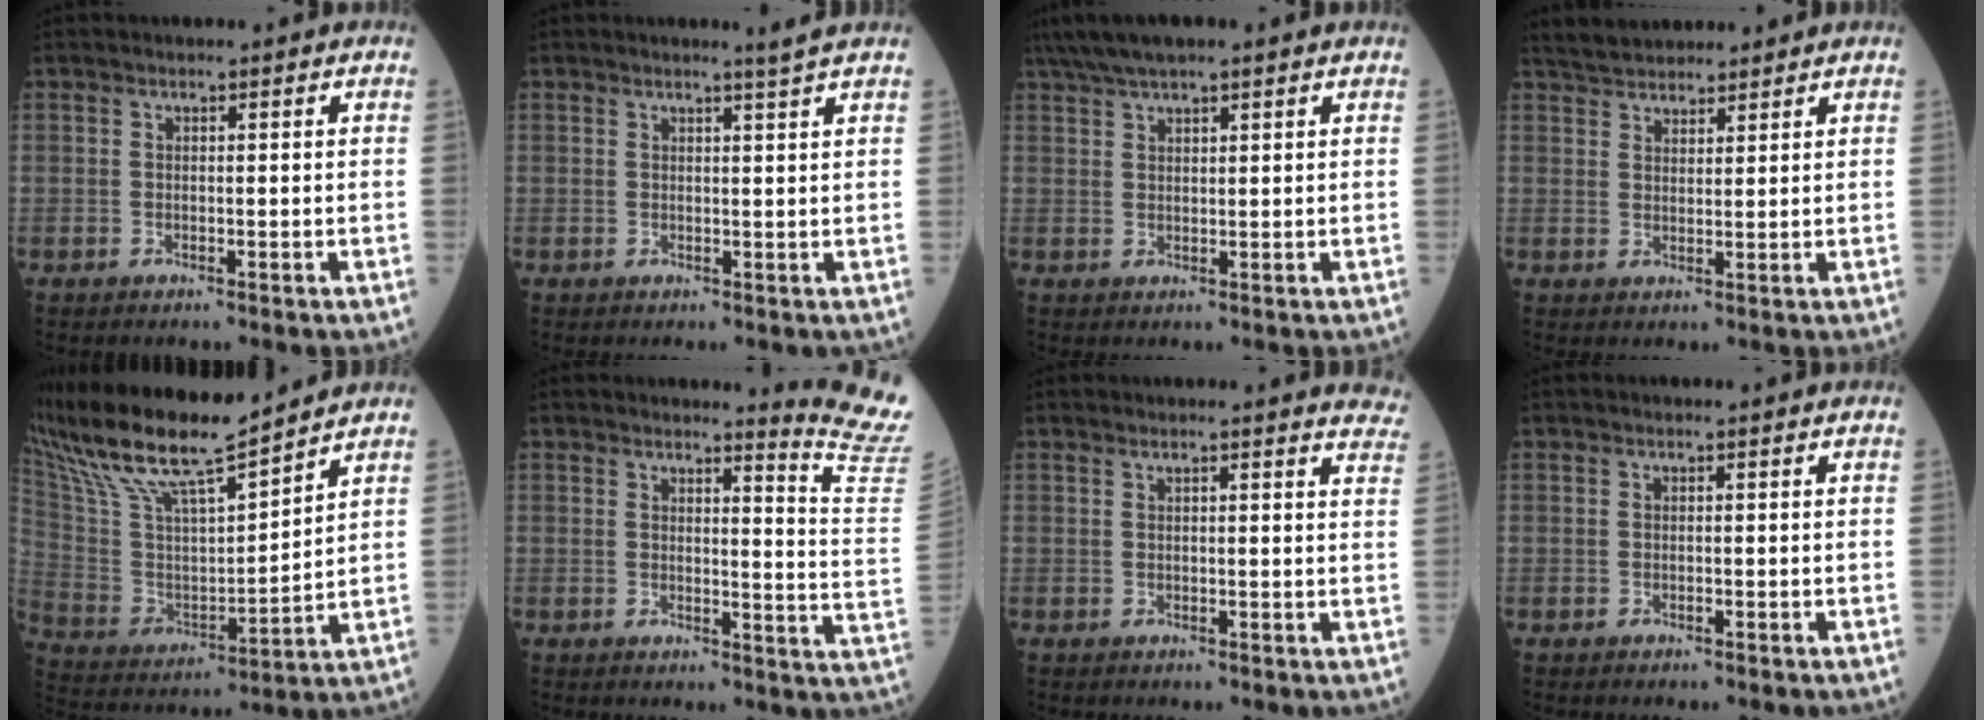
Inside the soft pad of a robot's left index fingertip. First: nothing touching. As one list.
[{"total": 1.9, "force": [1.6, -0.9, 0.5], "torque": [-0.023, -0.014, 0.026]}, {"total": 6.6, "force": [5.2, 0.8, 4.0], "torque": [-0.069, 0.041, 0.092]}, {"total": 6.7, "force": [6.2, 1.8, 2.0], "torque": [-0.029, 0.031, 0.108]}, {"total": 18.2, "force": [15.3, 1.8, 9.7], "torque": [-0.196, 0.014, 0.294]}, {"total": 11.0, "force": [10.6, -2.4, 1.5], "torque": [-0.018, -0.135, 0.100]}, {"total": 7.4, "force": [7.1, 0.6, 1.9], "torque": [0.000, -0.019, 0.050]}, {"total": 0.0}]